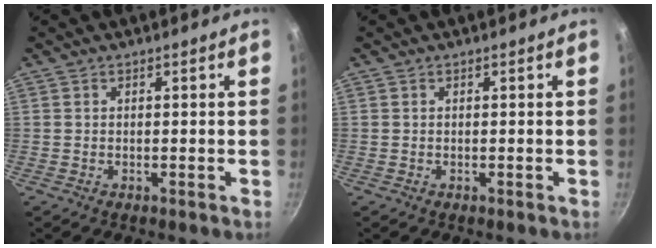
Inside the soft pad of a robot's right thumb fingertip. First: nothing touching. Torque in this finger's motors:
{"motor_torque": [-0.62, 0.41, 0.00, 0.00, 0.00]}